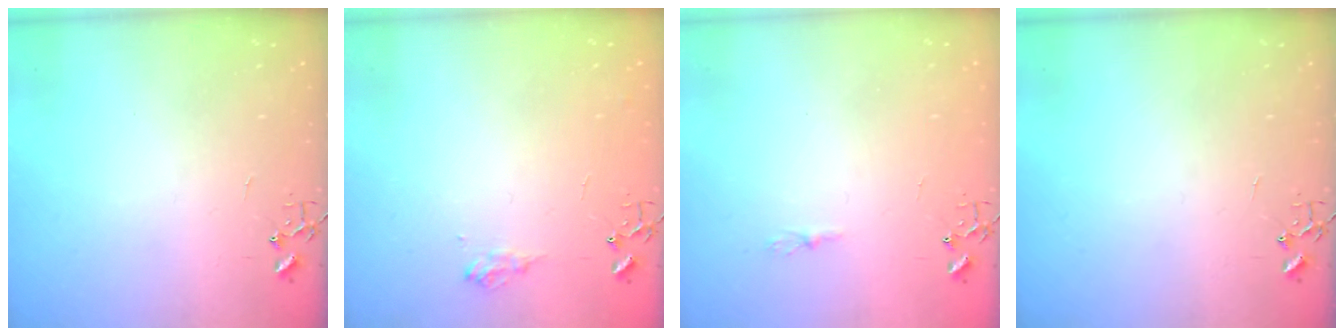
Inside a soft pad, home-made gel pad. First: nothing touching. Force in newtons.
{"total": 8.0, "press": 8.0, "slide": 1.0}
{"total": 4.1, "press": 4.1, "slide": 0.5}
{"total": 0.0}